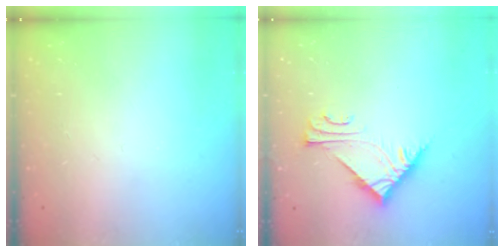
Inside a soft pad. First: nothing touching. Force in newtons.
{"total": 7.0, "press": 7.0, "slide": 0.2}